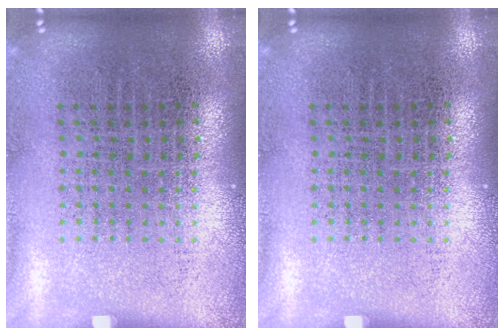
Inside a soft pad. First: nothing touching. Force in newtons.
{"total": 0.0}